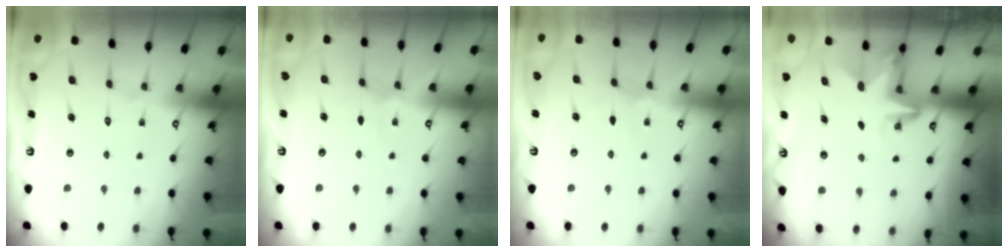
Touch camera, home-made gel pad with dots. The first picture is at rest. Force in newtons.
{"total": 0.5, "press": 0.5, "slide": 0.2}
{"total": 0.5, "press": 0.5, "slide": 0.2}
{"total": 3.2, "press": 3.2, "slide": 0.2}